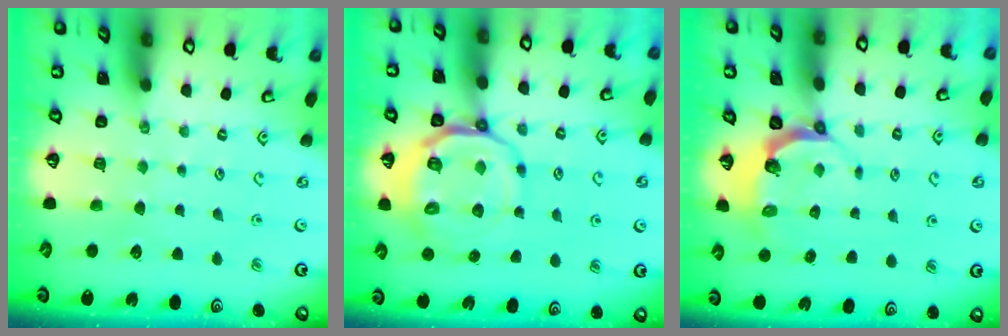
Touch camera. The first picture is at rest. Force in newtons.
{"total": 11.9, "press": 11.6, "slide": 2.8}
{"total": 4.7, "press": 3.7, "slide": 2.8}